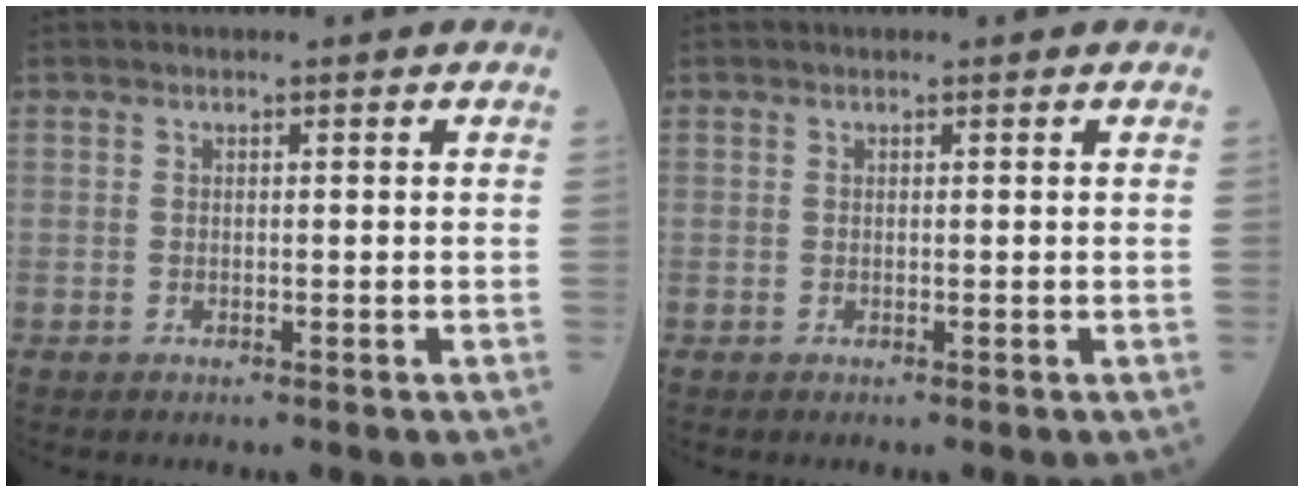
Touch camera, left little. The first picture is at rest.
{"total": 0.0}